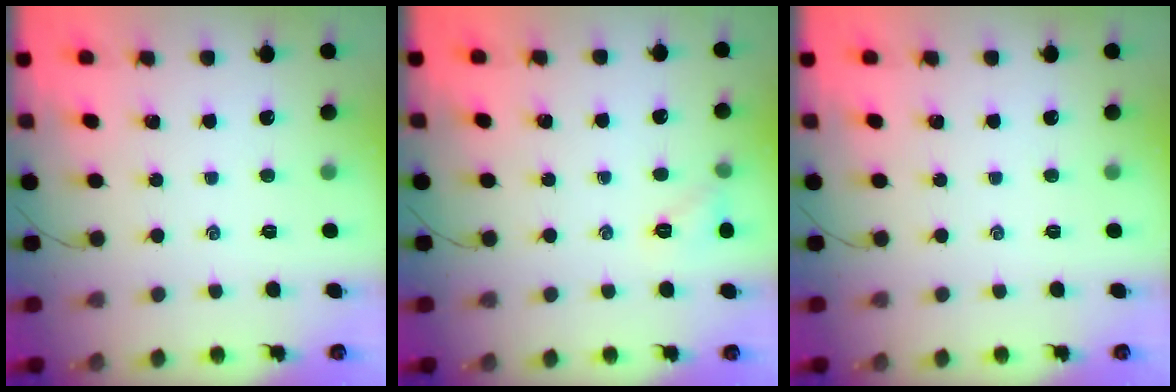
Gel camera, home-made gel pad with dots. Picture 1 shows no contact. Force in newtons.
{"total": 5.7, "press": 5.4, "slide": 1.6}
{"total": 0.0}